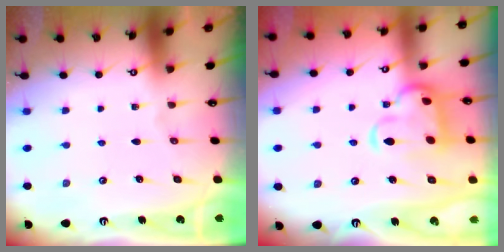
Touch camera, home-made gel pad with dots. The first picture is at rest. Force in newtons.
{"total": 7.1, "press": 6.9, "slide": 1.7}